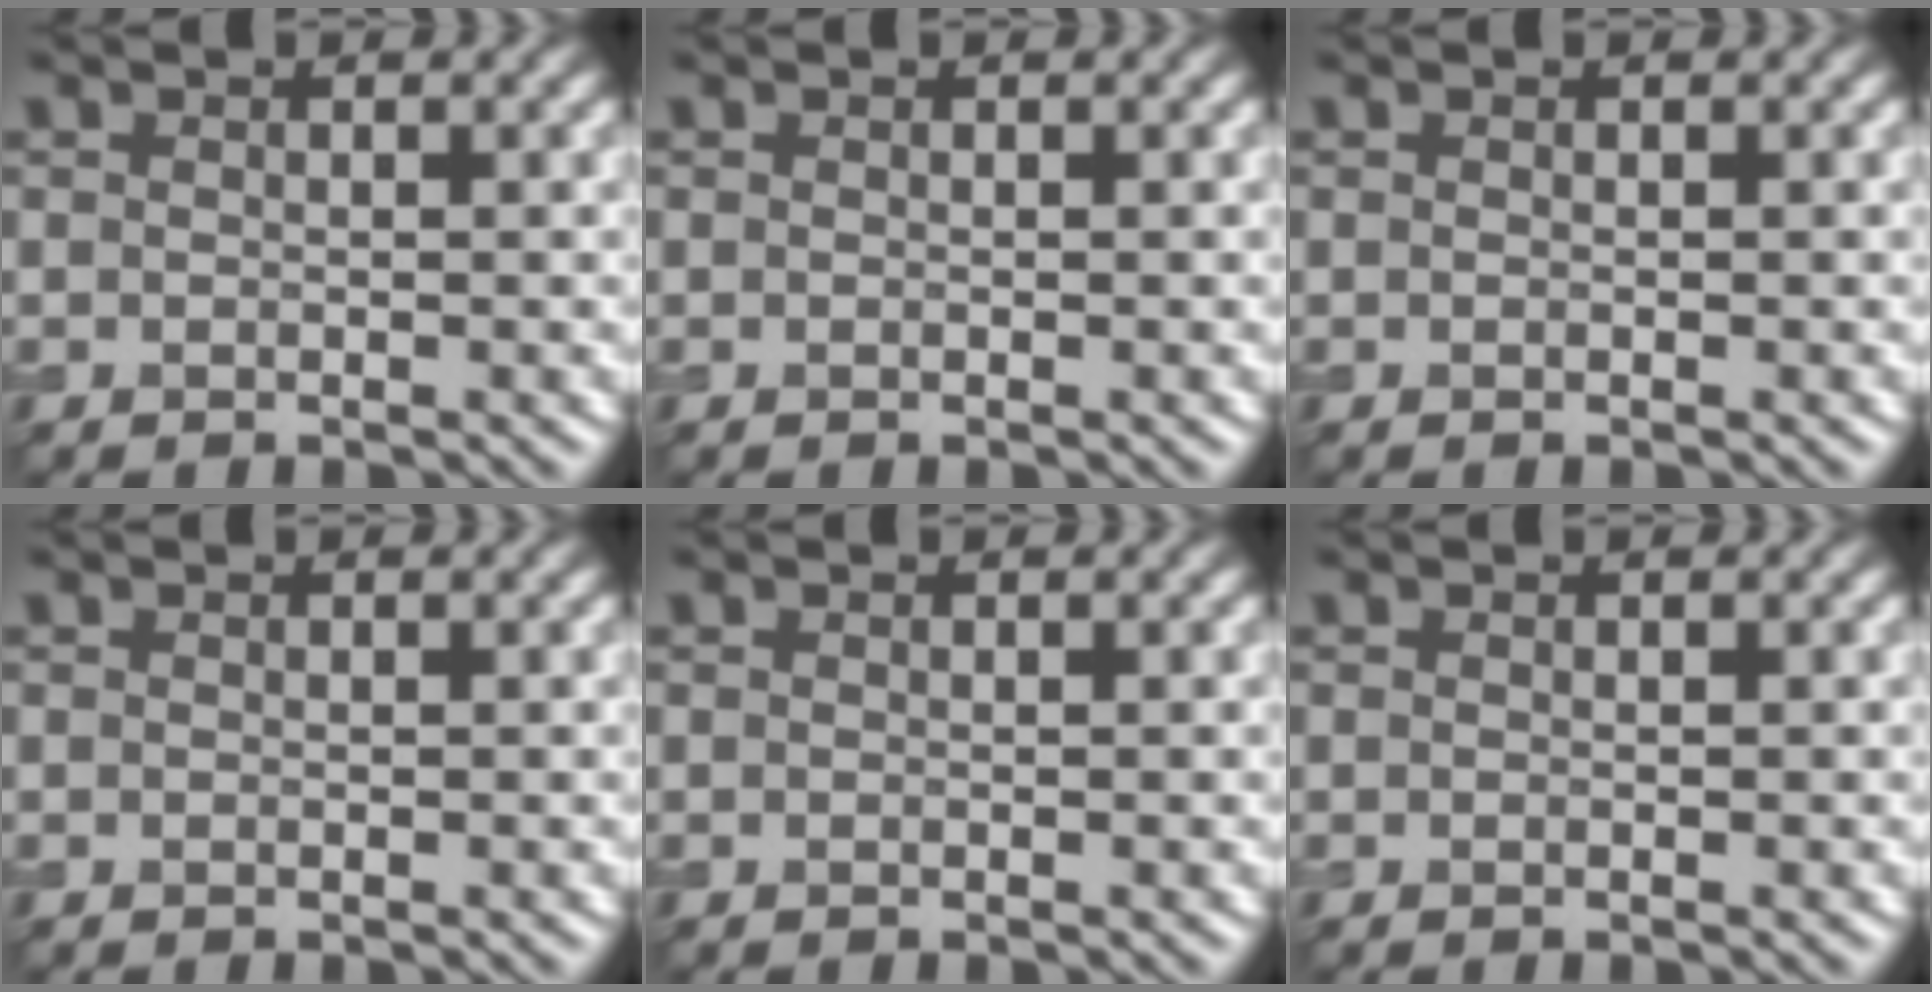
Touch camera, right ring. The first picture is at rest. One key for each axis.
{"total": 0.0}
{"total": 0.0}
{"total": 0.0}
{"total": 0.0}
{"total": 0.0}